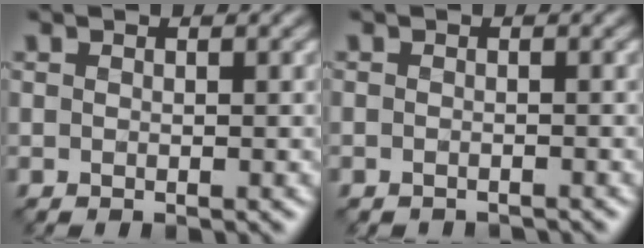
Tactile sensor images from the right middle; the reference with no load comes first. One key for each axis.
{"total": 1.9, "fx": -1.9, "fy": 0.2, "fz": 0.1, "tx": 0.002, "ty": -0.007, "tz": -0.027}